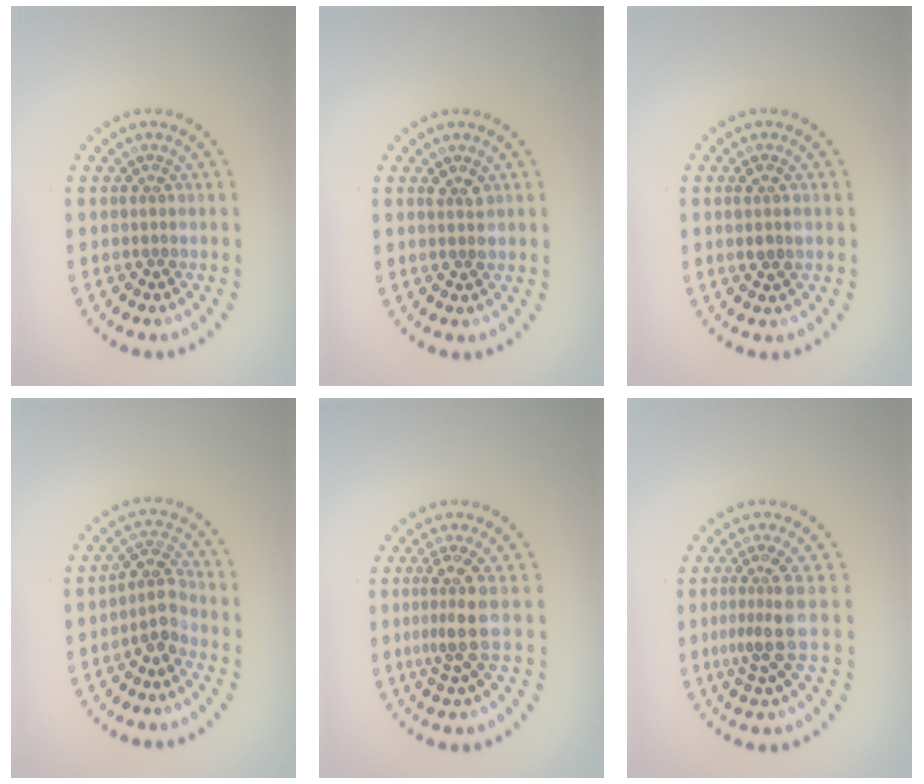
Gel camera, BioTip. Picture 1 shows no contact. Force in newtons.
{"total": 1.3, "press": 1.3, "slide": 0.1}
{"total": 1.5, "press": 1.4, "slide": 0.6}
{"total": 2.5, "press": 1.9, "slide": 1.7}
{"total": 2.9, "press": 2.2, "slide": 1.9}
{"total": 3.2, "press": 2.3, "slide": 2.2}